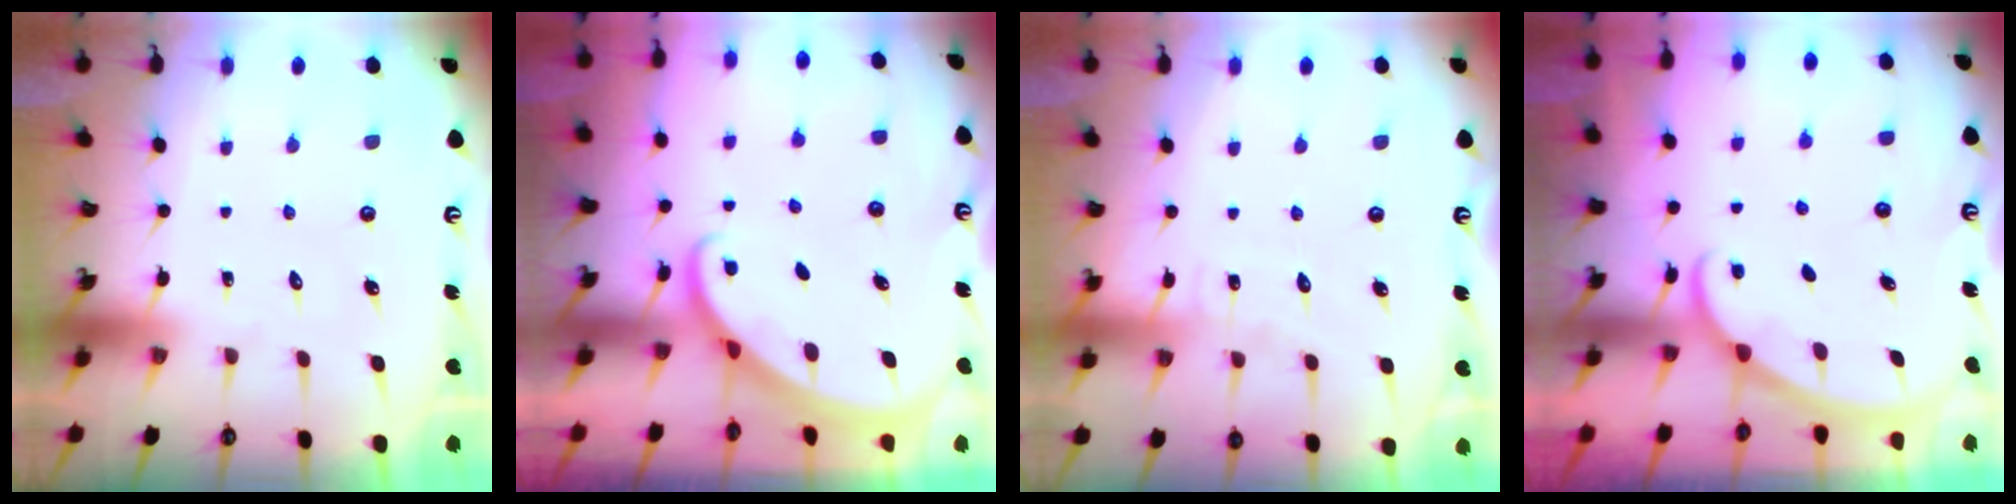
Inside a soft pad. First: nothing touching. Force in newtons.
{"total": 1.8, "press": 1.8, "slide": 0.1}
{"total": 3.9, "press": 3.9, "slide": 0.4}
{"total": 1.9, "press": 1.9, "slide": 0.1}